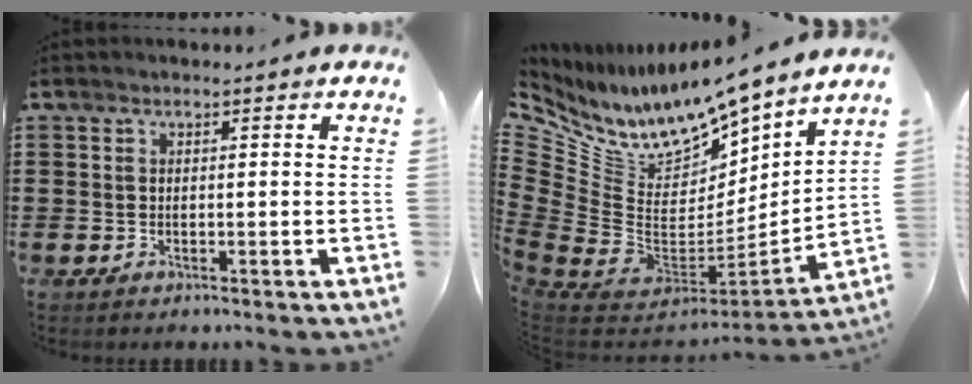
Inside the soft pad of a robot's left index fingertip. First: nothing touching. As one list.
[{"total": 9.8, "force": [8.6, 4.0, 2.5], "torque": [-0.108, -0.092, 0.153]}]